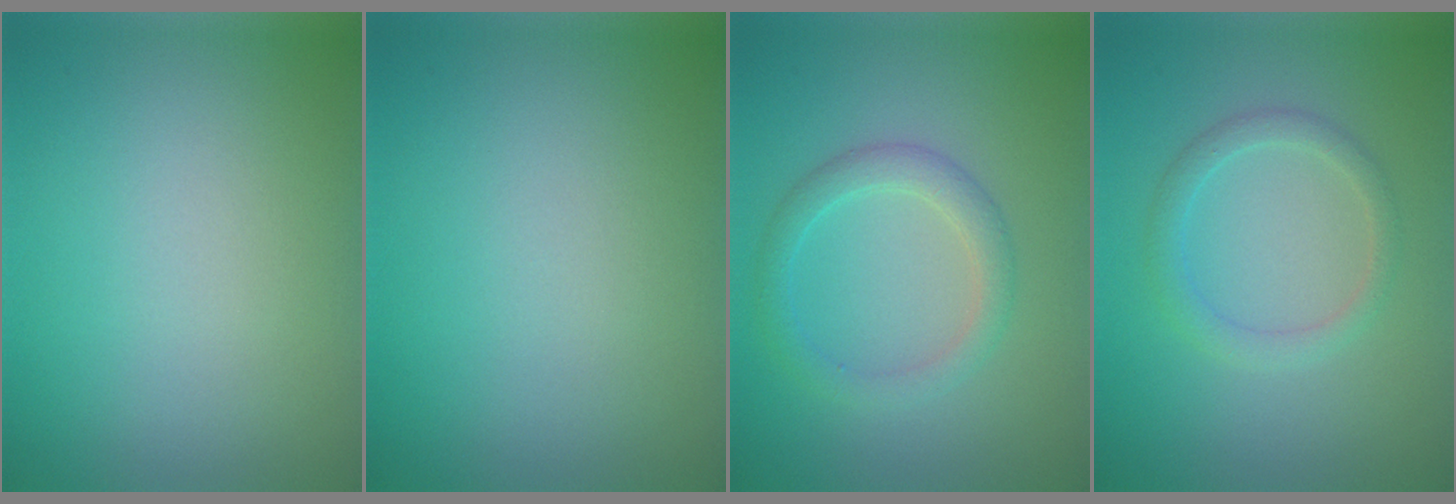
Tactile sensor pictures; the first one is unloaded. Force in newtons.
{"total": 0.0}
{"total": 2.4, "press": 2.4, "slide": 0.2}
{"total": 2.0, "press": 1.9, "slide": 0.1}